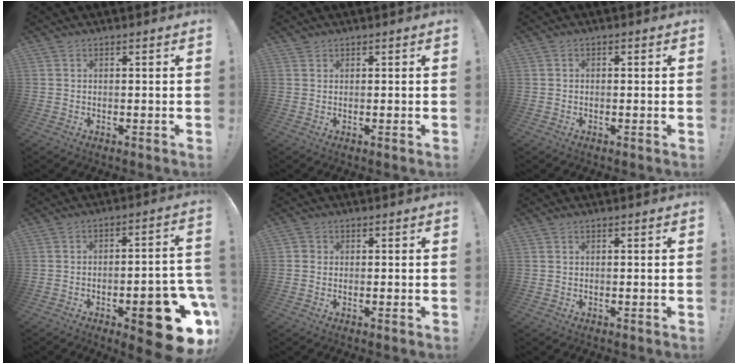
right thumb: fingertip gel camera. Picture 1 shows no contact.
{"total": 1.3, "force": [1.1, 0.7, 0.0], "torque": [0.007, -0.002, 0.020]}
{"total": 0.7, "force": [-0.5, 0.4, 0.3], "torque": [-0.006, 0.002, -0.009]}
{"total": 17.9, "force": [-7.6, 6.2, 15.0], "torque": [-0.163, 0.042, -0.101]}
{"total": 1.5, "force": [0.2, 1.5, 0.4], "torque": [-0.007, 0.005, 0.003]}
{"total": 0.0}